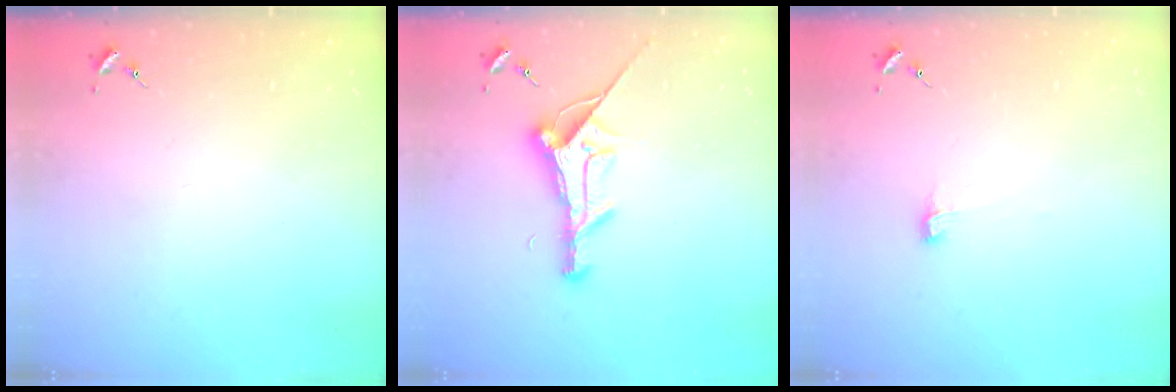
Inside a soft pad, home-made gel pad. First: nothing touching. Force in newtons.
{"total": 17.0, "press": 17.0, "slide": 0.7}
{"total": 4.3, "press": 4.2, "slide": 0.5}